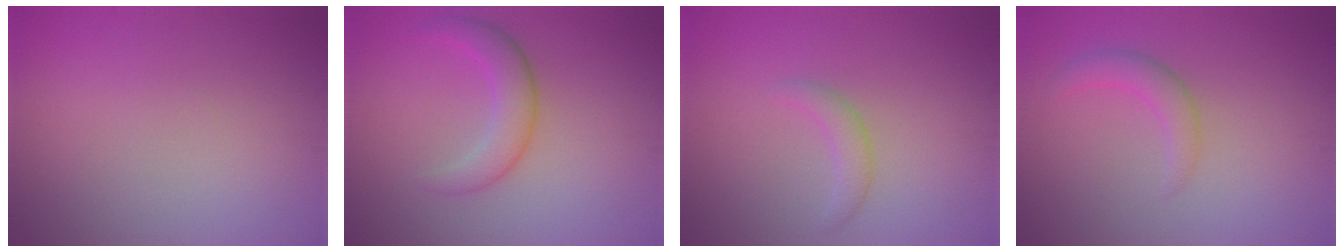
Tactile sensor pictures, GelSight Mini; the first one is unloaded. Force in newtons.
{"total": 3.3, "press": 3.3, "slide": 0.2}
{"total": 1.6, "press": 1.6, "slide": 0.2}
{"total": 2.0, "press": 2.0, "slide": 0.1}